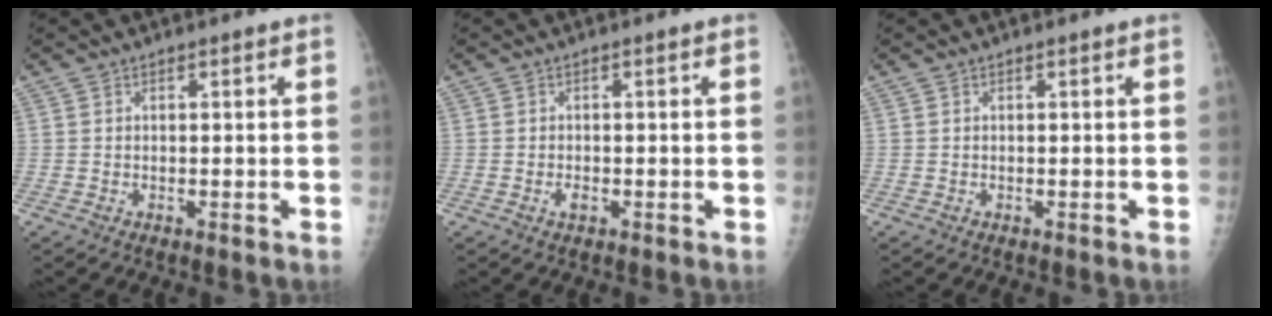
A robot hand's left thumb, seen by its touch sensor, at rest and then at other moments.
{"total": 1.4, "force": [-0.6, 0.8, 0.9], "torque": [-0.014, 0.001, -0.010]}
{"total": 0.0}